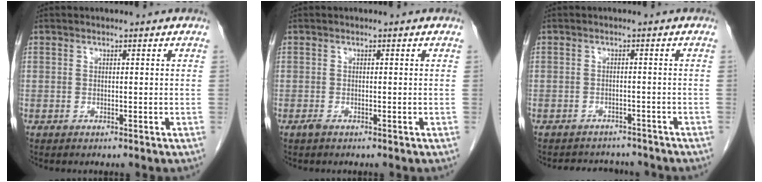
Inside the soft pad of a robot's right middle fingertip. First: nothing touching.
{"total": 0.6, "force": [-0.5, 0.1, 0.4], "torque": [-0.010, -0.001, -0.007]}
{"total": 6.4, "force": [-6.0, 2.1, 0.7], "torque": [-0.009, 0.007, -0.072]}